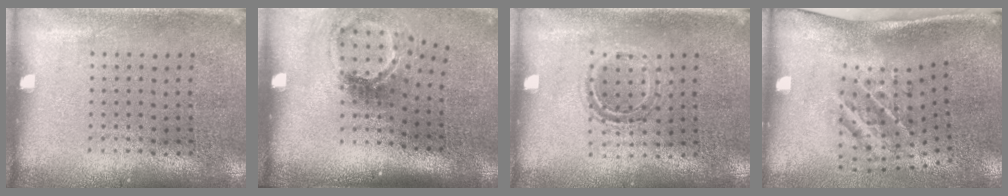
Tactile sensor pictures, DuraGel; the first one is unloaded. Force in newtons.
{"total": 1.9, "press": 1.2, "slide": 1.5}
{"total": 1.1, "press": 1.0, "slide": 0.5}
{"total": 2.2, "press": 1.3, "slide": 1.9}